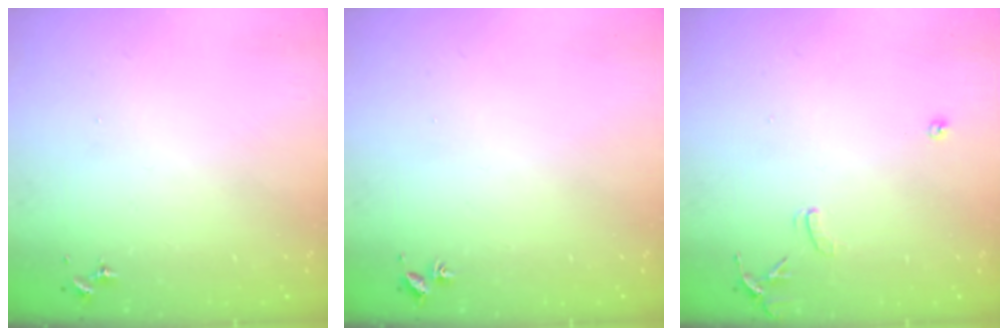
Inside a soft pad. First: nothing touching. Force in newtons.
{"total": 1.7, "press": 1.7, "slide": 0.2}
{"total": 7.9, "press": 7.9, "slide": 0.8}